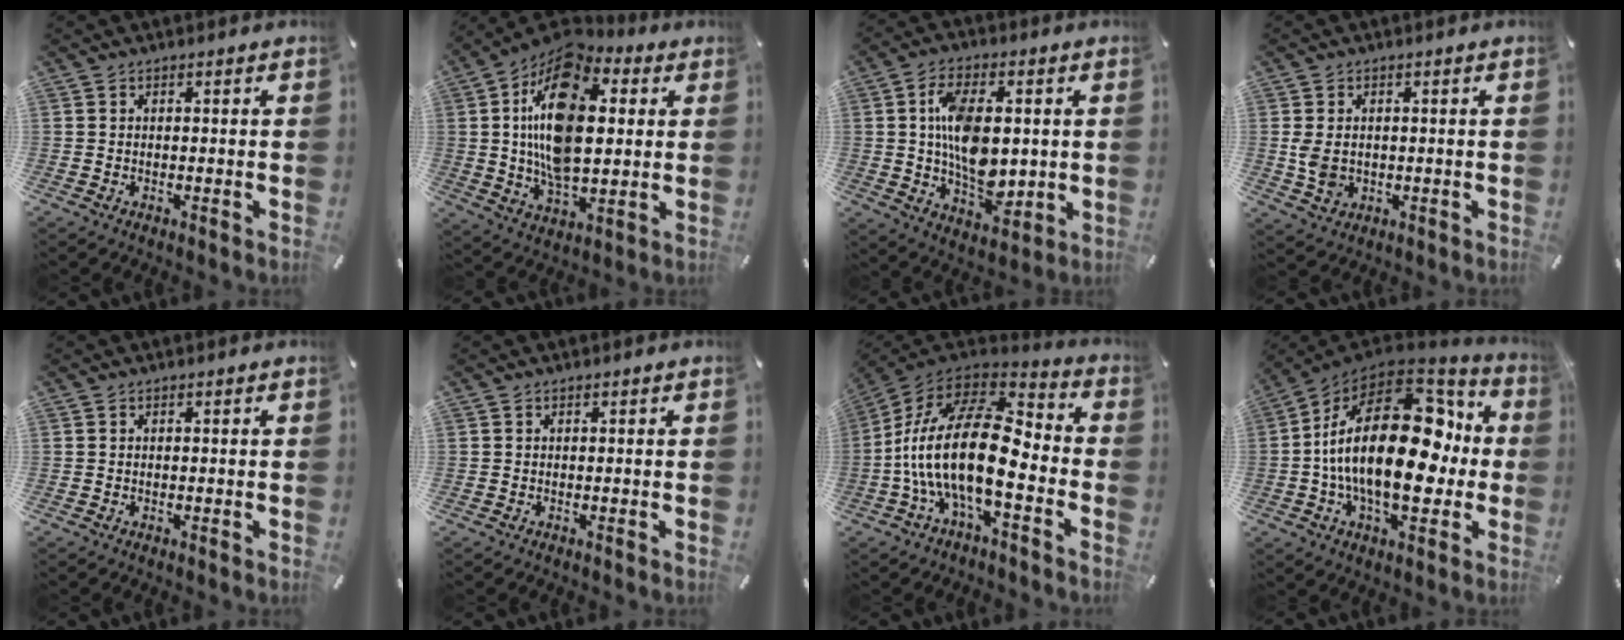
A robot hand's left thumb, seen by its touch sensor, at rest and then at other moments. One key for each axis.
{"total": 20.4, "fx": 4.1, "fy": 12.2, "fz": 15.8, "tx": -0.315, "ty": -0.004, "tz": 0.060}
{"total": 13.5, "fx": 0.9, "fy": 8.2, "fz": 10.8, "tx": -0.187, "ty": 0.004, "tz": 0.016}
{"total": 4.5, "fx": 0.0, "fy": 3.5, "fz": 2.8, "tx": -0.058, "ty": -0.001, "tz": -0.002}
{"total": 0.0}
{"total": 0.0}
{"total": 24.1, "fx": -4.5, "fy": 11.0, "fz": 21.0, "tx": -0.436, "ty": 0.017, "tz": -0.076}
{"total": 28.2, "fx": 0.6, "fy": 15.3, "fz": 23.6, "tx": -0.423, "ty": -0.001, "tz": 0.016}